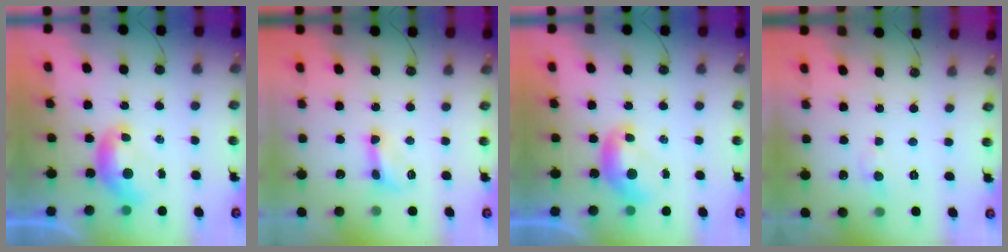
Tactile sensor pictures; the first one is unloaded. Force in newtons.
{"total": 3.1, "press": 3.1, "slide": 0.4}
{"total": 0.0}
{"total": 1.4, "press": 1.2, "slide": 0.7}